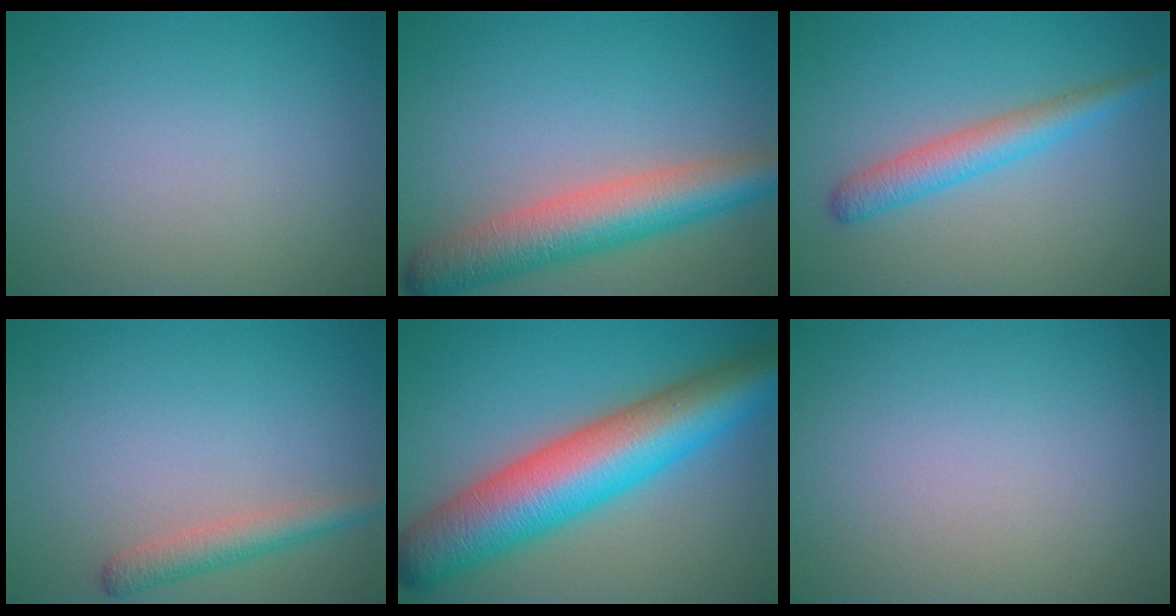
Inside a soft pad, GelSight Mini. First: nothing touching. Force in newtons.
{"total": 7.0, "press": 7.0, "slide": 0.3}
{"total": 3.3, "press": 3.3, "slide": 0.1}
{"total": 2.4, "press": 2.4, "slide": 0.1}
{"total": 12.3, "press": 12.3, "slide": 0.3}
{"total": 0.0}